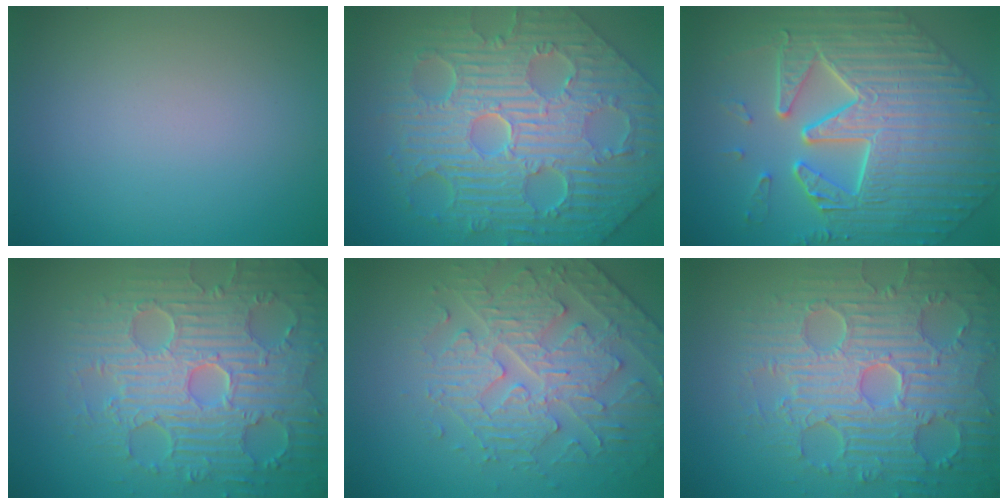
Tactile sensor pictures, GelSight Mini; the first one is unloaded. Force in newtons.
{"total": 12.1, "press": 8.1, "slide": 9.0}
{"total": 9.8, "press": 7.4, "slide": 6.3}
{"total": 9.1, "press": 6.7, "slide": 6.2}
{"total": 4.3, "press": 4.2, "slide": 0.9}
{"total": 9.1, "press": 6.7, "slide": 6.2}